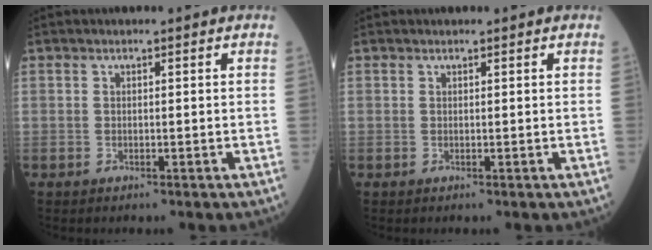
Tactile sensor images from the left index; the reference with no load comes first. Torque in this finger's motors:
{"motor_torque": [0.18, -0.01, 0.00, -0.01]}